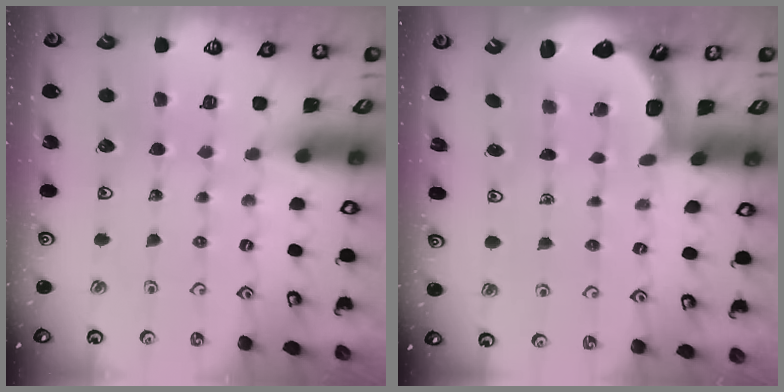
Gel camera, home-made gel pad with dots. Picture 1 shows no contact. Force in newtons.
{"total": 2.7, "press": 2.0, "slide": 1.9}